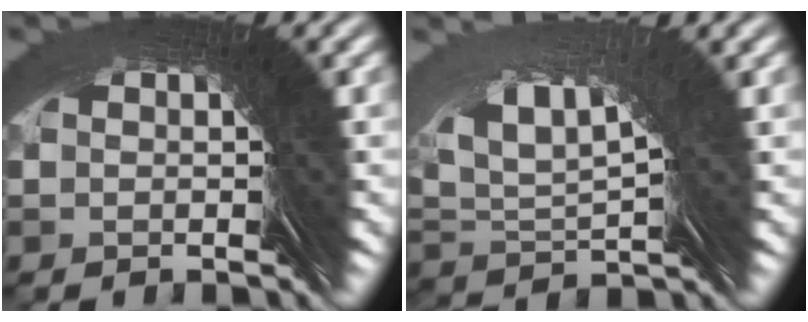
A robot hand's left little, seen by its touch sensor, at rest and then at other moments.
{"total": 4.5, "force": [3.6, -2.4, 1.4], "torque": [-0.016, 0.036, 0.053]}